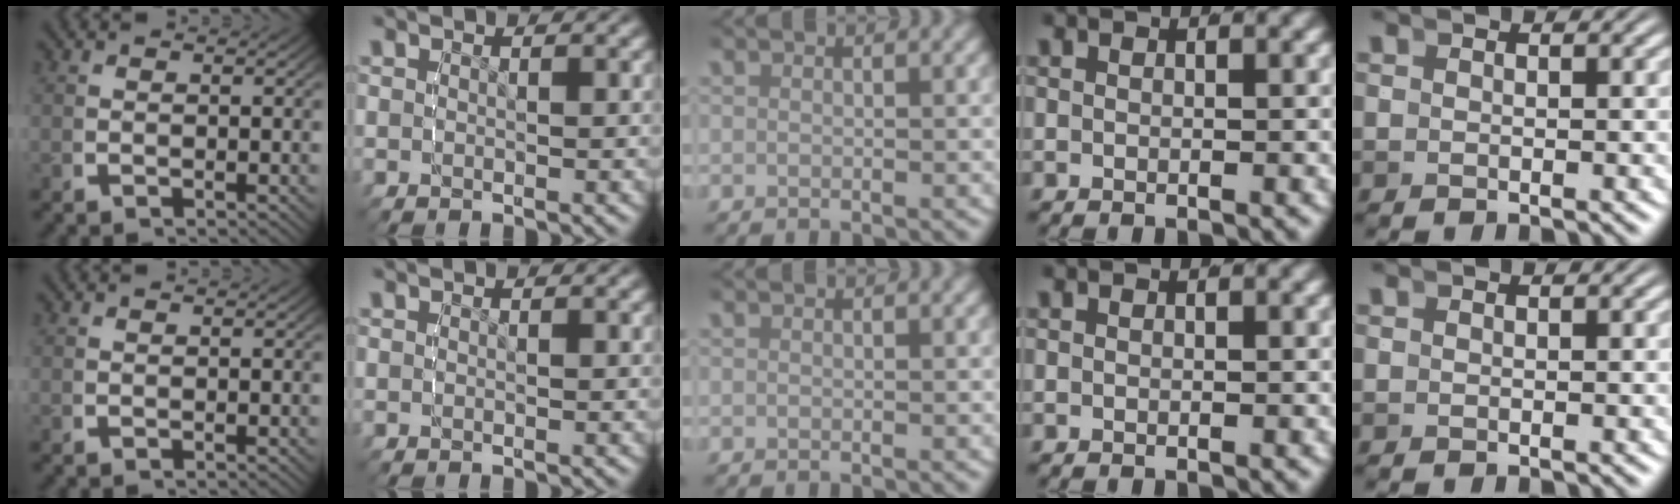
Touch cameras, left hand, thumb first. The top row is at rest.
{}